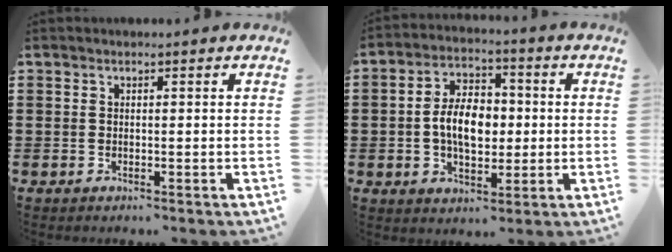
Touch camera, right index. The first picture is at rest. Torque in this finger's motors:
{"motor_torque": [1.53, -0.61, 0.36, 0.21]}